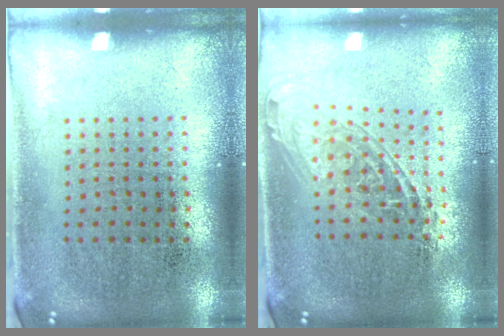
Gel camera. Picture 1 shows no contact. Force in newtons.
{"total": 1.7, "press": 1.4, "slide": 1.0}